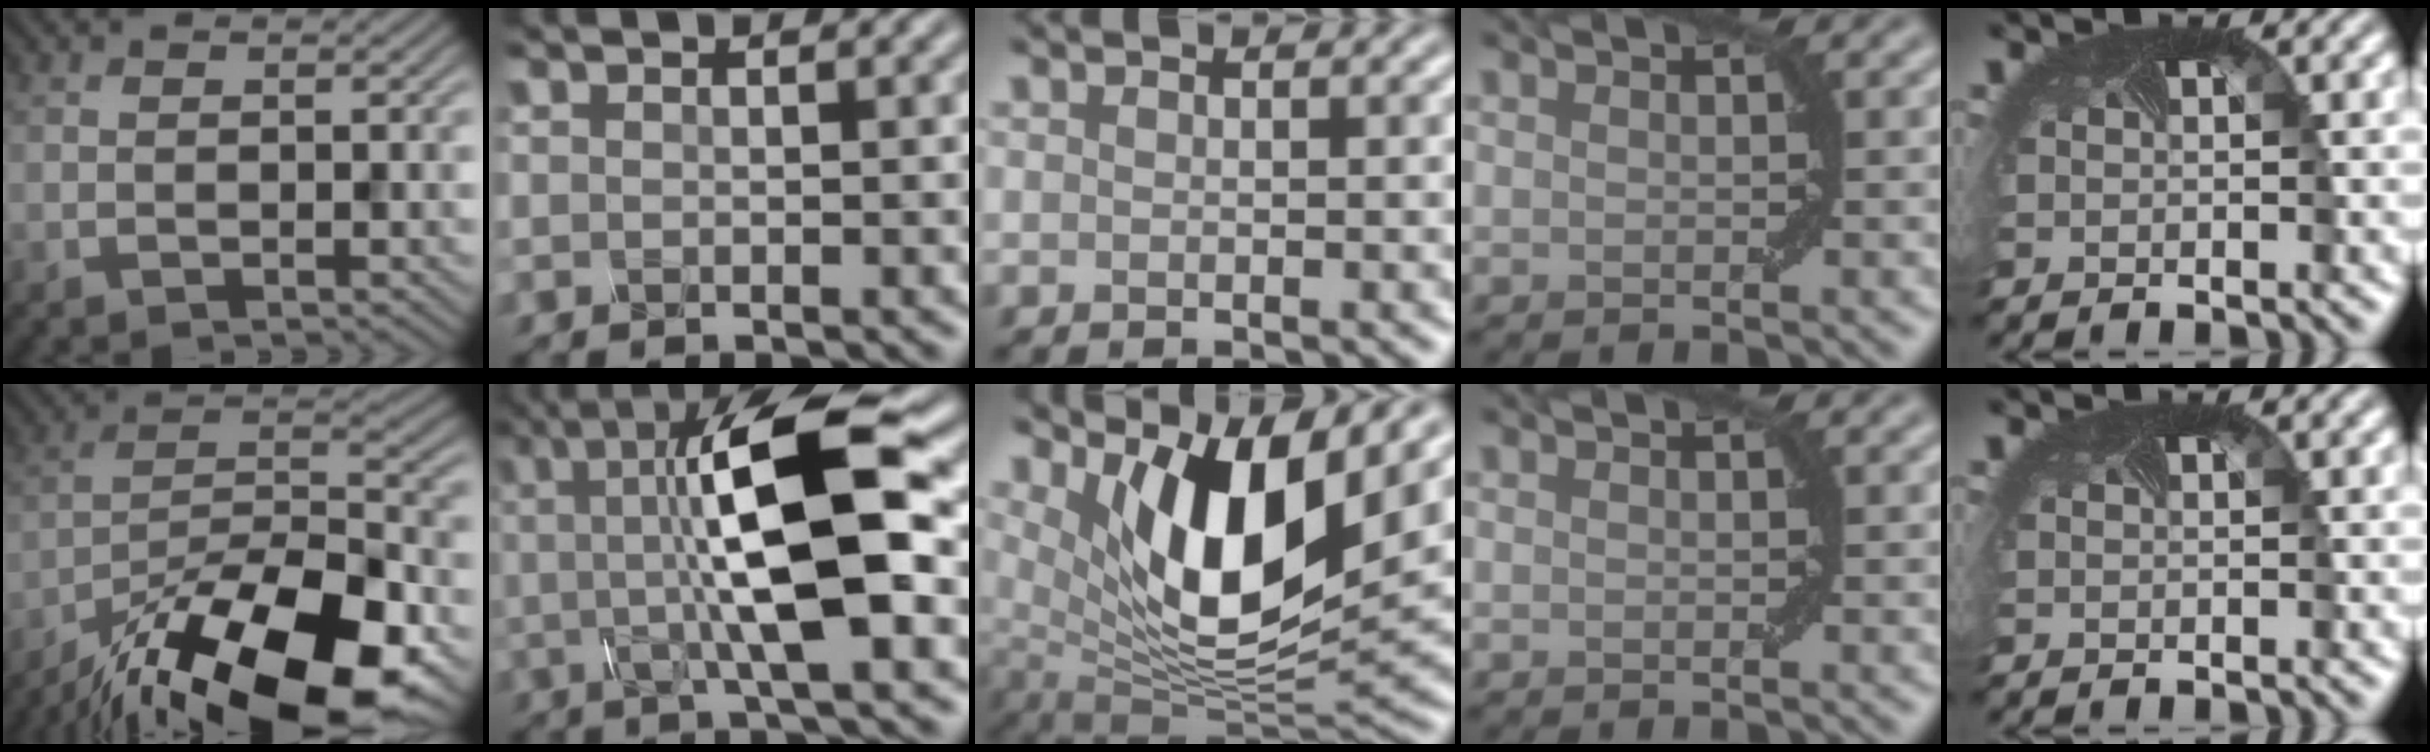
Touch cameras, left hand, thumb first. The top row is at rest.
{"thumb": {"total": 19.8, "force": [-13.9, 6.3, 12.7], "torque": [-0.203, -0.032, -0.232]}, "index": {"total": 11.3, "force": [1.2, 2.7, 10.9], "torque": [-0.170, 0.008, 0.019]}, "middle": {"total": 10.9, "force": [4.3, 3.8, 9.4], "torque": [-0.155, -0.022, 0.086]}}